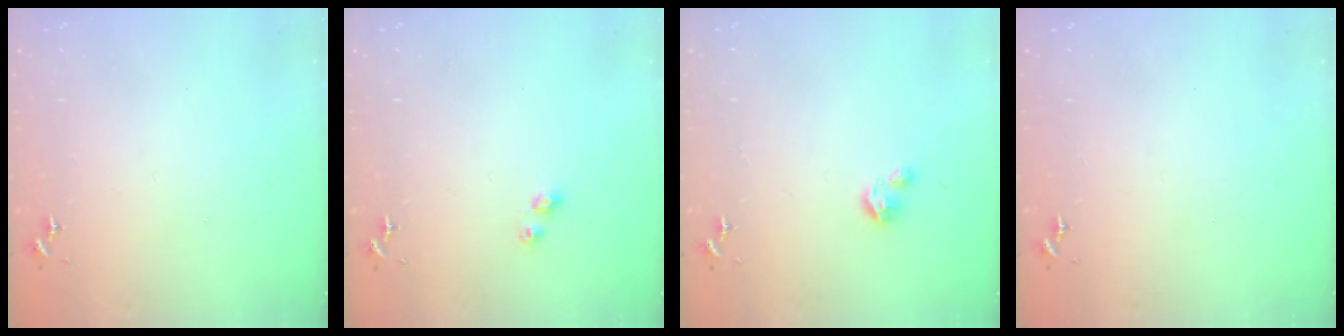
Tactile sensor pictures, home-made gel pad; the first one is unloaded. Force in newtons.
{"total": 5.0, "press": 5.0, "slide": 0.6}
{"total": 3.8, "press": 3.8, "slide": 0.4}
{"total": 0.0}